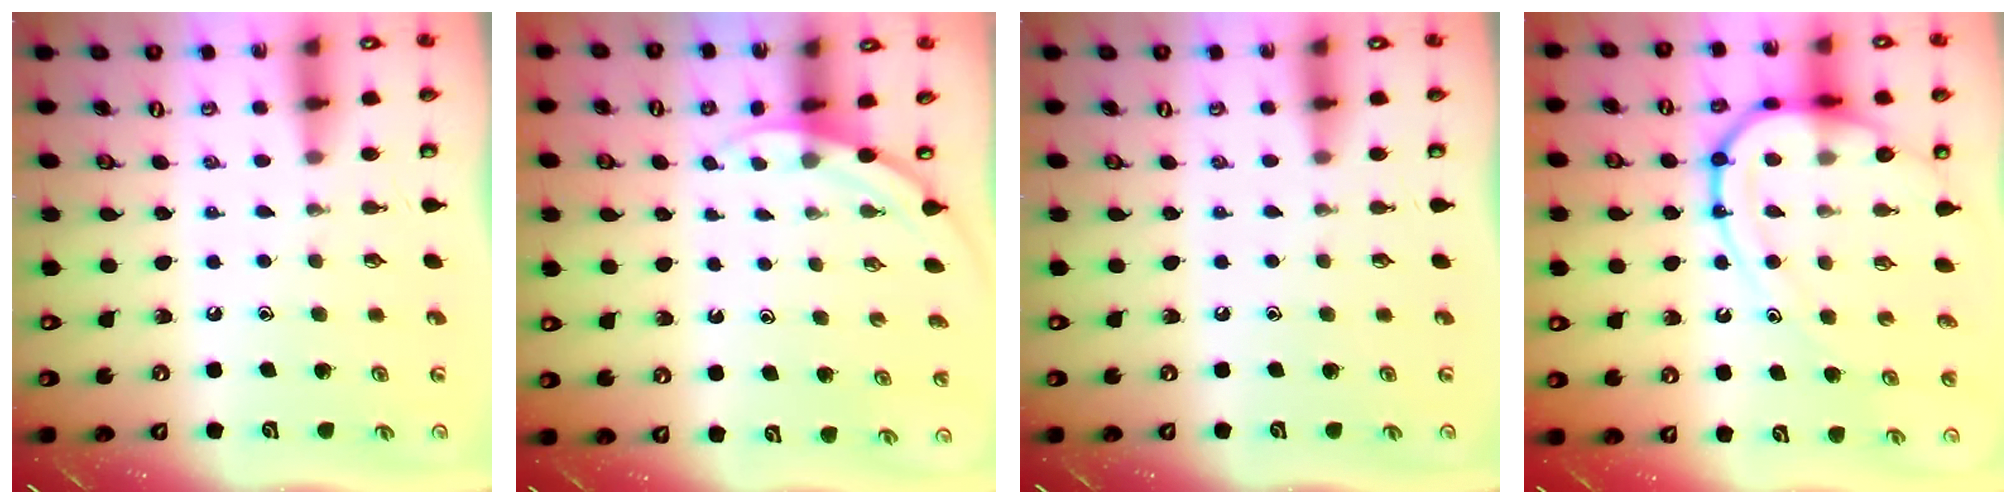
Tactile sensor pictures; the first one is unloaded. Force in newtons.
{"total": 2.6, "press": 2.6, "slide": 0.1}
{"total": 0.0}
{"total": 14.9, "press": 14.8, "slide": 1.6}